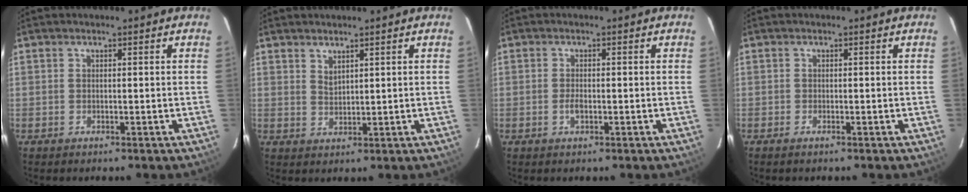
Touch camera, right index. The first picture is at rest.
{"total": 2.0, "force": [1.8, 0.6, 0.8], "torque": [-0.014, 0.001, 0.033]}
{"total": 1.8, "force": [-0.7, 0.9, 1.4], "torque": [-0.028, -0.001, -0.014]}
{"total": 0.7, "force": [-0.5, -0.1, 0.4], "torque": [-0.009, 0.000, -0.011]}